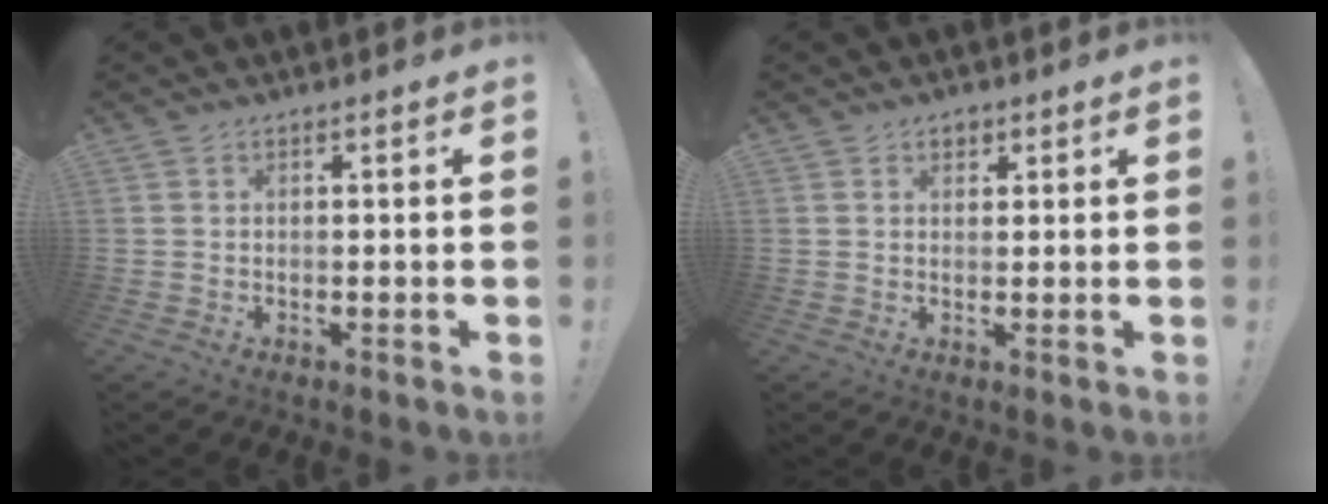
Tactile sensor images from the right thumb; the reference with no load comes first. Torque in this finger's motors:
{"motor_torque": [0.36, 0.68, 0.56, 0.02, -0.02]}